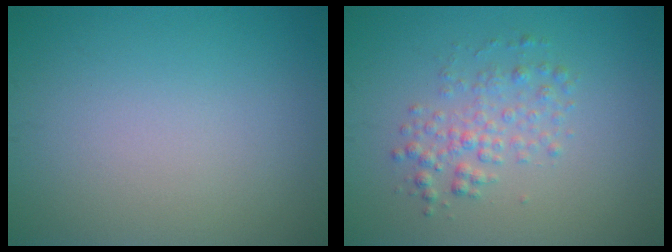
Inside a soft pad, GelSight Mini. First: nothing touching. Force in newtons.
{"total": 2.5, "press": 2.5, "slide": 0.0}